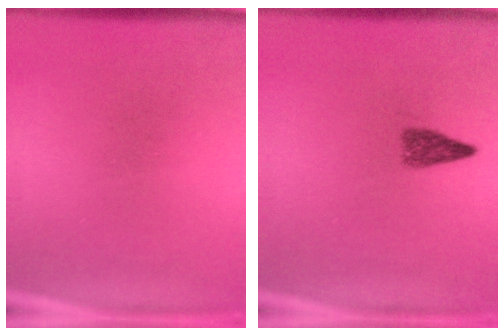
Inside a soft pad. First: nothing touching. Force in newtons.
{"total": 2.3}